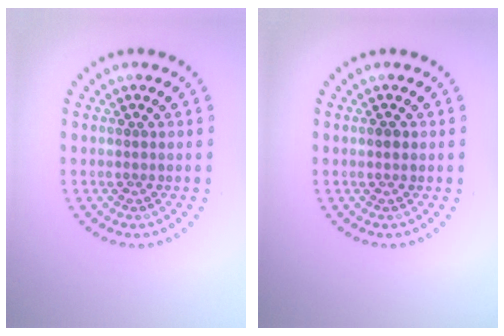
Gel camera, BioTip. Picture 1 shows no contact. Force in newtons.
{"total": 1.2, "press": 1.2, "slide": 0.1}